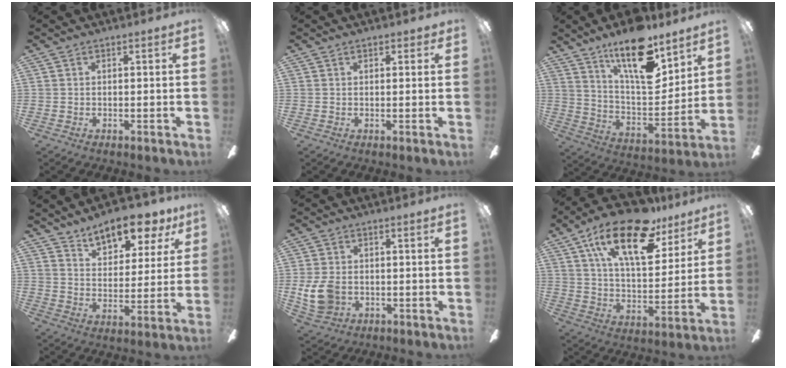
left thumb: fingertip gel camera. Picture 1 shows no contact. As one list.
[{"total": 1.2, "force": [0.8, 0.6, 0.6], "torque": [-0.004, -0.002, 0.013]}, {"total": 20.0, "force": [13.5, 7.1, 13.0], "torque": [-0.222, -0.079, 0.229]}, {"total": 11.8, "force": [9.5, 4.7, 5.2], "torque": [-0.067, -0.060, 0.167]}, {"total": 8.4, "force": [-1.4, 6.4, 5.2], "torque": [-0.117, 0.008, -0.024]}, {"total": 22.1, "force": [13.1, 9.7, 14.9], "torque": [-0.251, -0.056, 0.222]}]